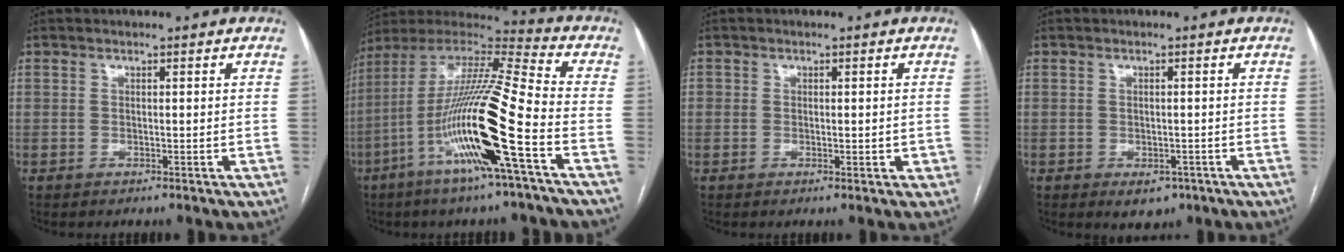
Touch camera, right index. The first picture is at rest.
{"total": 20.5, "force": [-7.1, 0.0, 19.2], "torque": [-0.389, -0.018, -0.143]}
{"total": 2.2, "force": [-0.2, 1.5, 1.6], "torque": [-0.019, 0.007, 0.000]}
{"total": 3.1, "force": [-1.6, 2.0, 1.7], "torque": [-0.014, 0.000, -0.011]}